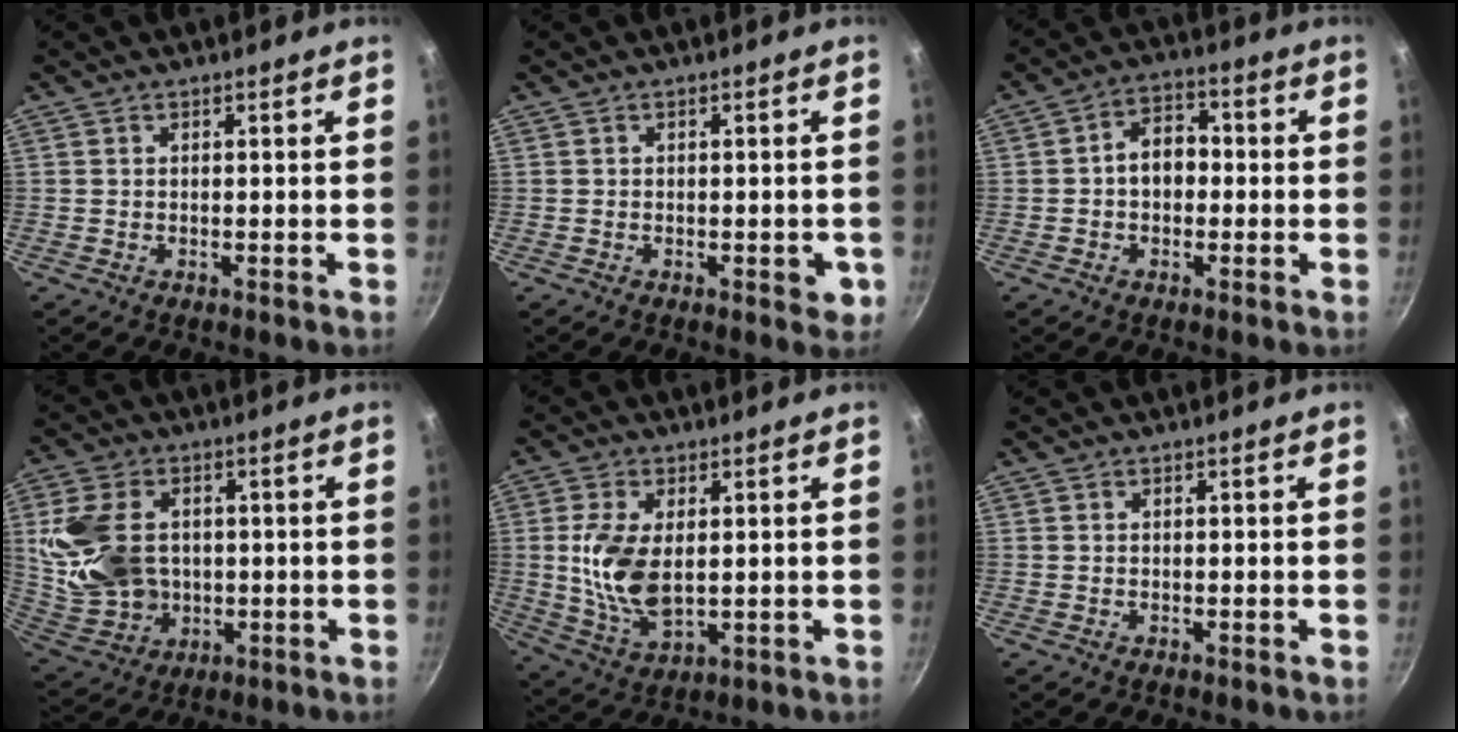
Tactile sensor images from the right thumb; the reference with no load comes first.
{"total": 2.8, "force": [-0.9, 1.4, 2.2], "torque": [-0.010, 0.004, -0.011]}
{"total": 6.8, "force": [-0.3, 4.9, 4.8], "torque": [-0.055, 0.024, -0.017]}
{"total": 15.8, "force": [1.8, 11.5, 10.6], "torque": [-0.204, 0.001, 0.049]}
{"total": 11.4, "force": [0.9, 6.2, 9.5], "torque": [-0.188, -0.013, 0.031]}
{"total": 0.0}